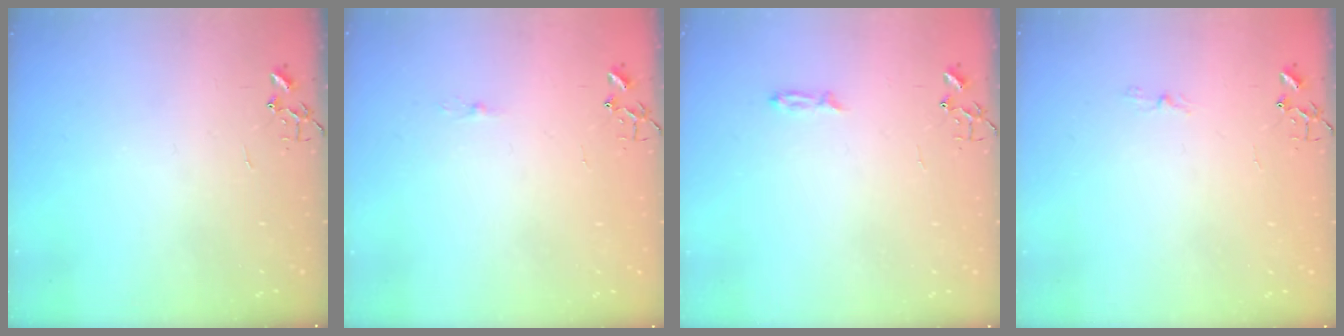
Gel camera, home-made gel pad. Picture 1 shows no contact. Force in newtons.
{"total": 3.6, "press": 3.6, "slide": 0.5}
{"total": 3.4, "press": 3.3, "slide": 0.5}
{"total": 3.5, "press": 3.5, "slide": 0.3}